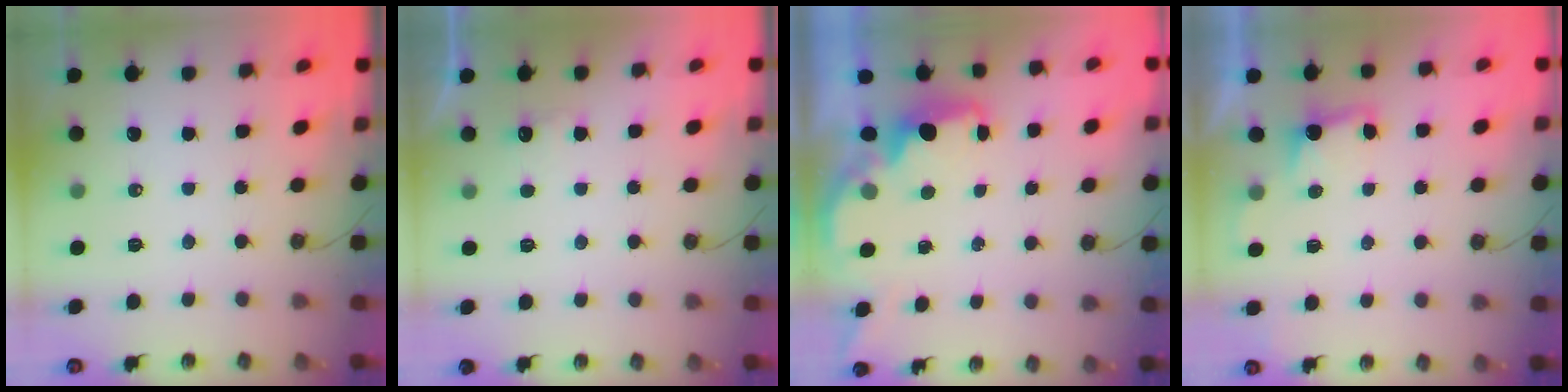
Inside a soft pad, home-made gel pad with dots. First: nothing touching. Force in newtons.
{"total": 5.3, "press": 5.2, "slide": 1.1}
{"total": 2.2, "press": 2.1, "slide": 0.8}
{"total": 1.4, "press": 1.0, "slide": 0.9}